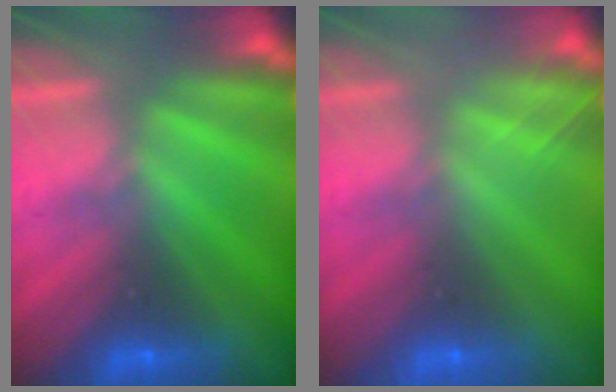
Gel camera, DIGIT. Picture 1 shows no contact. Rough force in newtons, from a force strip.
{"total": 2.0}